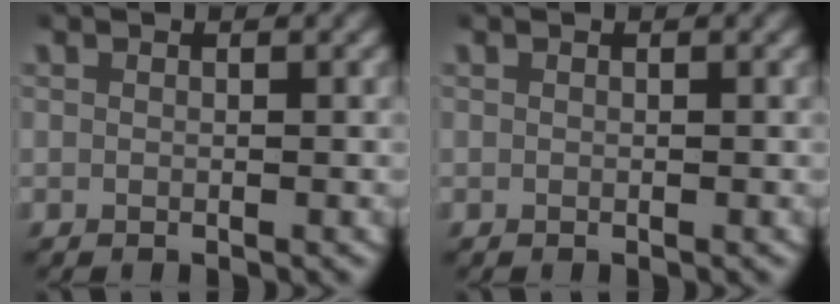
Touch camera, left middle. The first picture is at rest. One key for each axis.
{"total": 0.0}